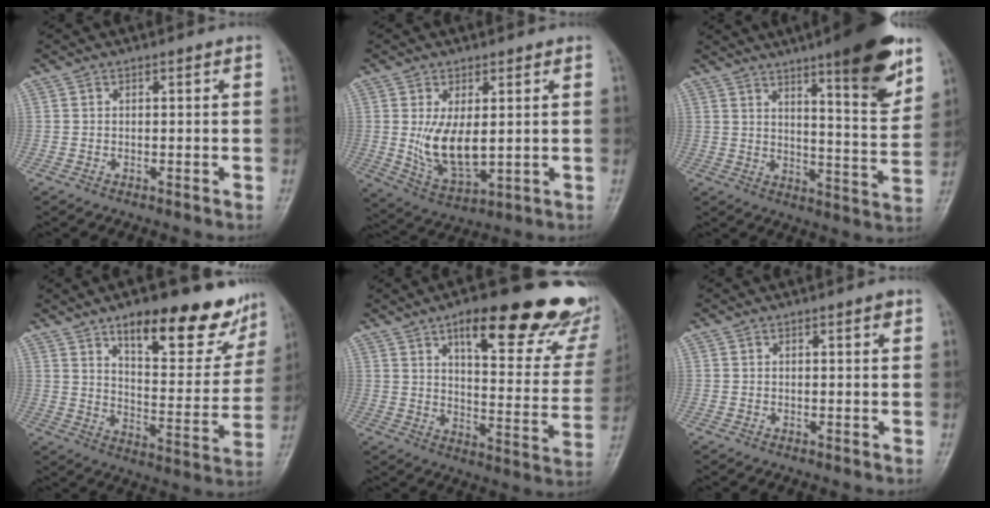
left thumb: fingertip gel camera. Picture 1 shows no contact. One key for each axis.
{"total": 9.6, "fx": 0.9, "fy": 5.1, "fz": 8.1, "tx": -0.135, "ty": -0.025, "tz": 0.034}
{"total": 17.1, "fx": 10.3, "fy": 3.1, "fz": 13.2, "tx": -0.159, "ty": -0.059, "tz": 0.151}
{"total": 20.0, "fx": 13.3, "fy": 7.3, "fz": 12.9, "tx": -0.123, "ty": -0.069, "tz": 0.196}
{"total": 27.5, "fx": 16.9, "fy": 8.9, "fz": 19.8, "tx": -0.222, "ty": -0.065, "tz": 0.224}
{"total": 1.3, "fx": 0.7, "fy": 0.3, "fz": 1.0, "tx": -0.014, "ty": -0.001, "tz": 0.009}